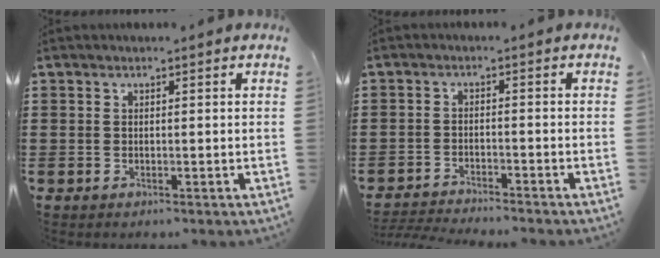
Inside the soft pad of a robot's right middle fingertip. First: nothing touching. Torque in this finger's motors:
{"motor_torque": [0.84, -0.28, 0.27, 0.08]}